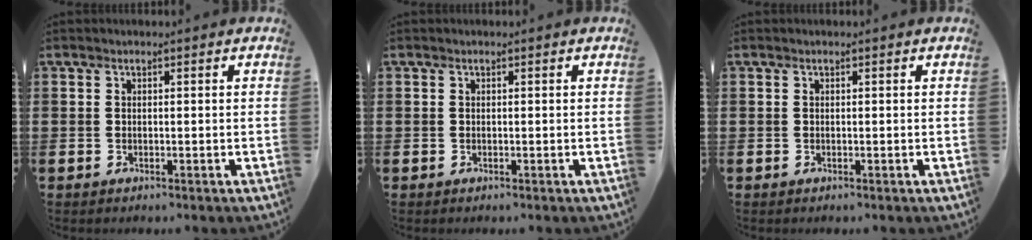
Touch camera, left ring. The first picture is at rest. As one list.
[{"total": 0.0}, {"total": 0.0}]